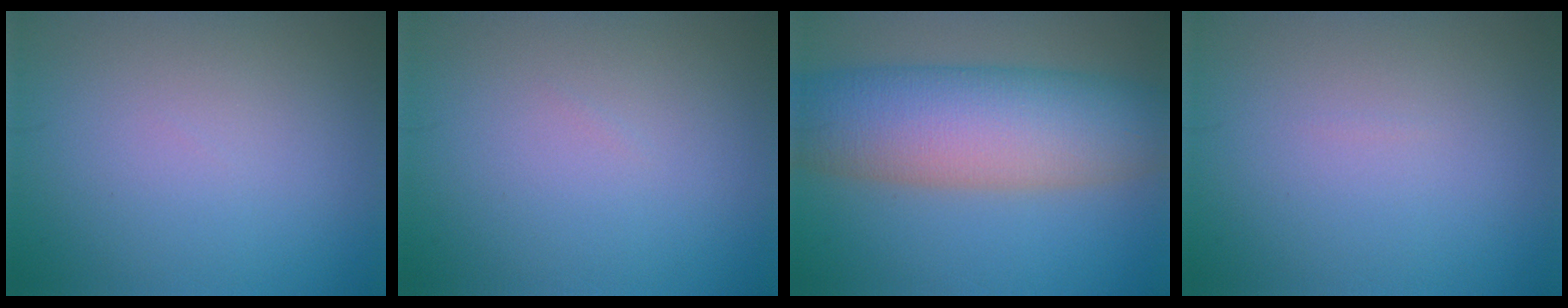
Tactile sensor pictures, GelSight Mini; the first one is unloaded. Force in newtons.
{"total": 0.0}
{"total": 10.7, "press": 10.7, "slide": 0.6}
{"total": 0.0}